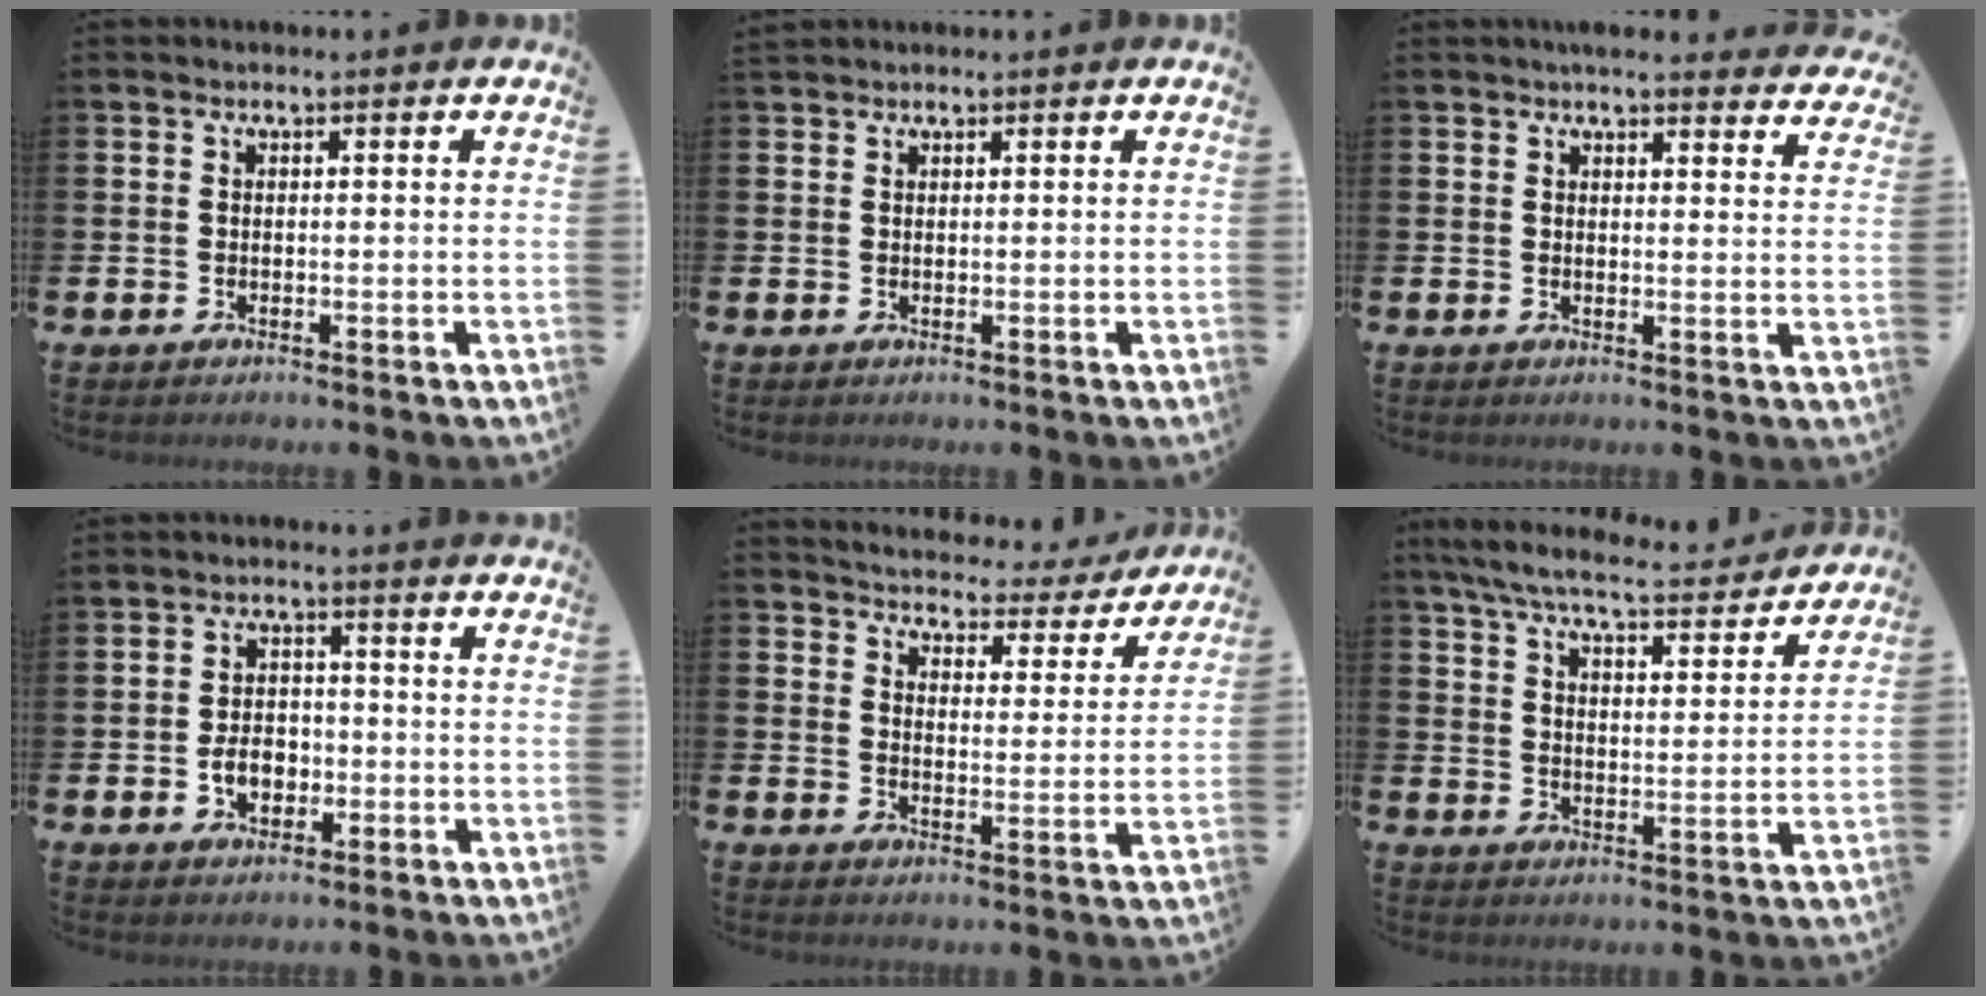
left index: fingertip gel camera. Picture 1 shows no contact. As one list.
[{"total": 1.0, "force": [1.0, 0.3, -0.1], "torque": [0.003, 0.001, 0.018]}, {"total": 3.7, "force": [3.6, 0.5, 0.4], "torque": [-0.005, -0.020, 0.065]}, {"total": 4.0, "force": [-1.2, 2.9, 2.5], "torque": [-0.026, -0.005, -0.030]}, {"total": 3.7, "force": [3.6, 1.1, 0.3], "torque": [-0.026, -0.035, 0.053]}, {"total": 7.2, "force": [6.6, 0.9, 2.8], "torque": [-0.075, -0.044, 0.110]}]